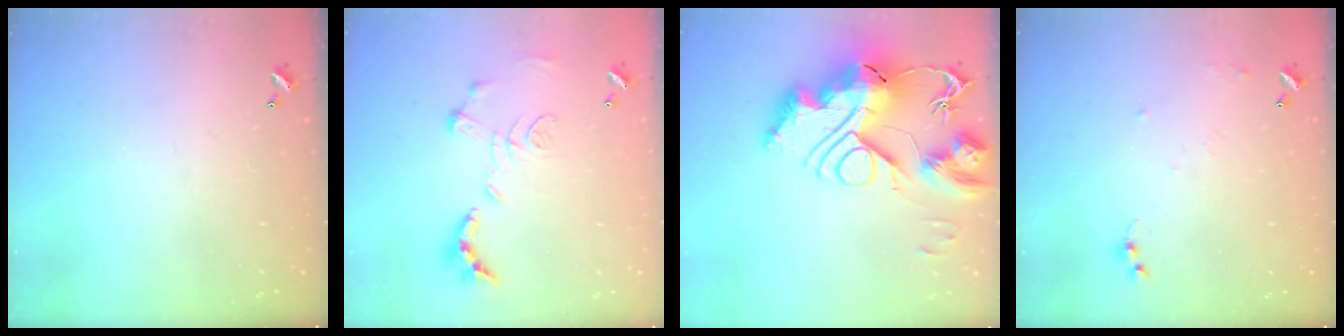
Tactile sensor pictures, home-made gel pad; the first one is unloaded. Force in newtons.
{"total": 1.2, "press": 0.4, "slide": 1.1}
{"total": 0.7, "press": 0.7, "slide": 0.0}
{"total": 6.6, "press": 6.6, "slide": 0.6}